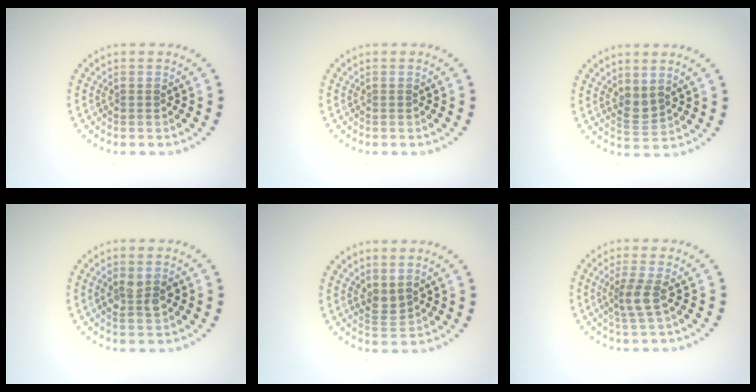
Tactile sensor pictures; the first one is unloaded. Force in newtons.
{"total": 0.0}
{"total": 1.8, "press": 1.5, "slide": 1.1}
{"total": 2.6, "press": 2.6, "slide": 0.2}
{"total": 1.7, "press": 1.5, "slide": 0.7}
{"total": 2.5, "press": 1.9, "slide": 1.6}